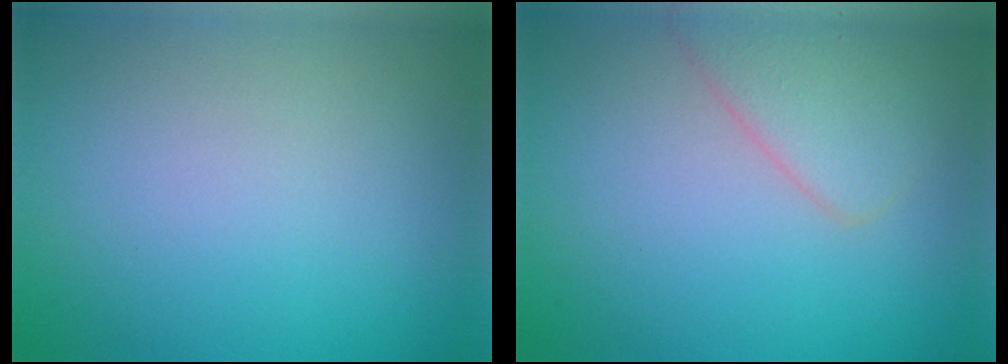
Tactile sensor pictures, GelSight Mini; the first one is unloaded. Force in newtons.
{"total": 2.9, "press": 2.9, "slide": 0.1}